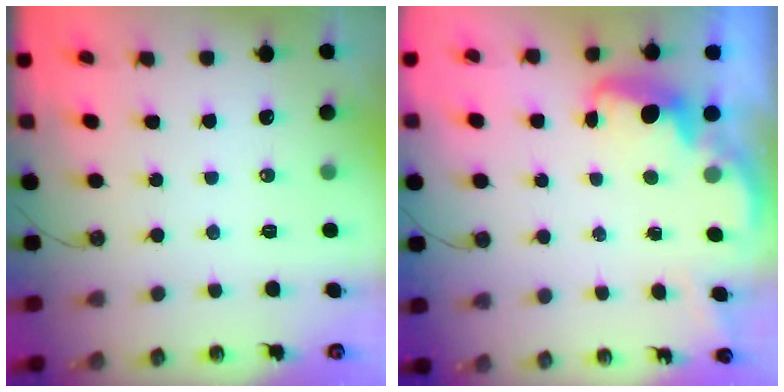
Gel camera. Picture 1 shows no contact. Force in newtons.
{"total": 2.6, "press": 2.6, "slide": 0.5}